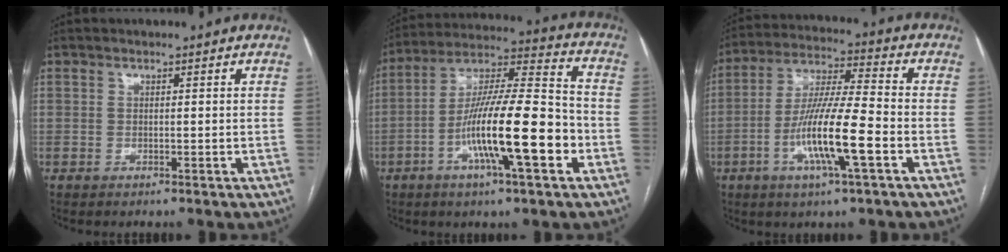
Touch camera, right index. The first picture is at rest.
{"total": 17.5, "force": [-5.6, 2.0, 16.5], "torque": [-0.293, -0.001, -0.096]}
{"total": 13.1, "force": [-4.3, 0.8, 12.4], "torque": [-0.239, -0.005, -0.081]}